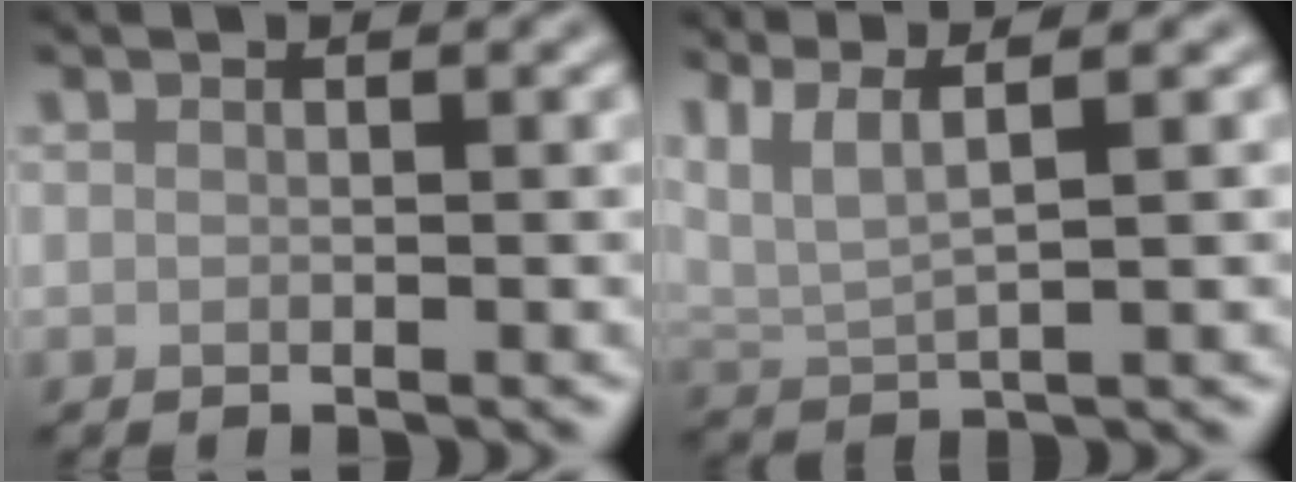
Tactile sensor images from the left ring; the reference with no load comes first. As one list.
[{"total": 4.6, "force": [2.8, 1.0, 3.5], "torque": [-0.069, 0.012, 0.052]}]